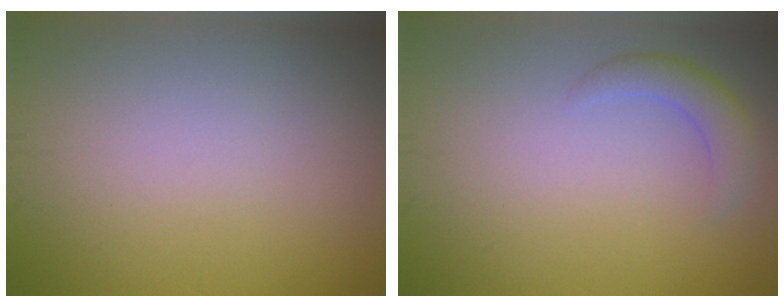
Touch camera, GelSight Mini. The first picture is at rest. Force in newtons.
{"total": 2.1, "press": 2.1, "slide": 0.2}